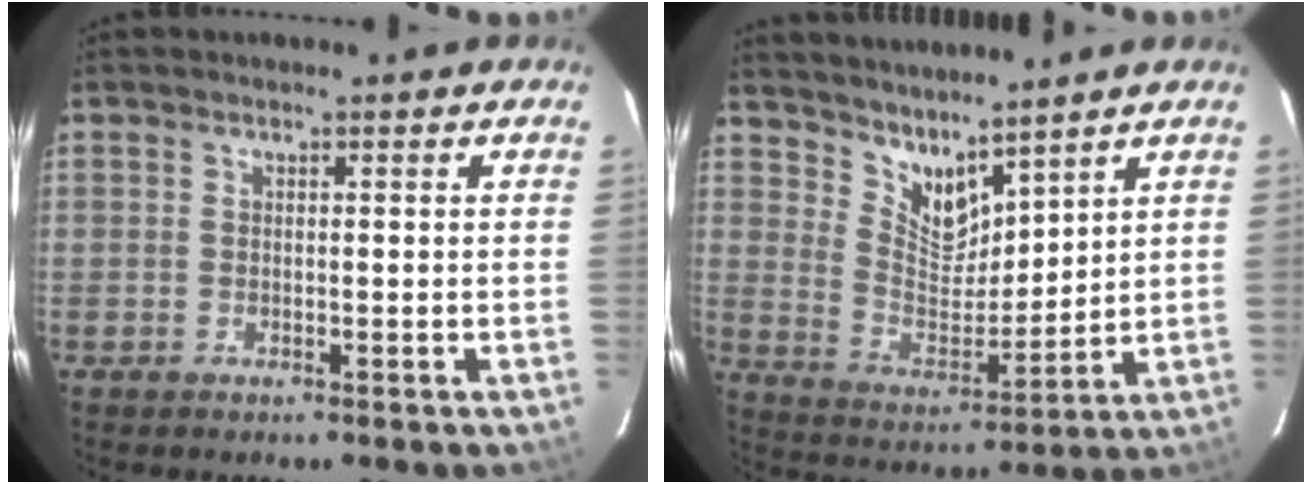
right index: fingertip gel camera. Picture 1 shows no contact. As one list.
[{"total": 9.0, "force": [7.7, 3.3, 3.3], "torque": [-0.062, -0.005, 0.155]}]